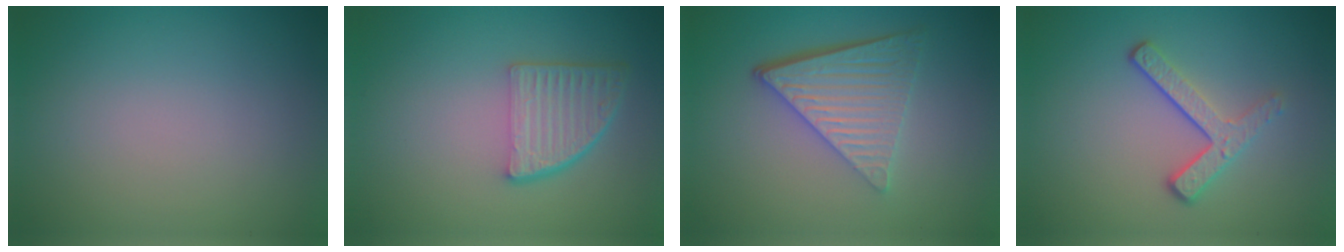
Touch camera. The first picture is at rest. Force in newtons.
{"total": 4.7, "press": 3.4, "slide": 3.3}
{"total": 6.1, "press": 4.2, "slide": 4.5}
{"total": 3.2, "press": 2.4, "slide": 2.2}